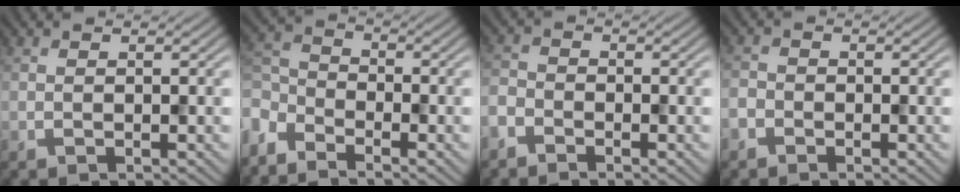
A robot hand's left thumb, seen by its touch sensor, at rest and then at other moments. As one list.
[{"total": 6.0, "force": [-4.8, 2.8, 2.4], "torque": [-0.072, -0.010, -0.114]}, {"total": 2.6, "force": [-2.3, 1.1, 0.8], "torque": [-0.019, -0.005, -0.060]}, {"total": 1.8, "force": [-1.4, 1.1, 0.5], "torque": [-0.010, 0.000, -0.037]}]